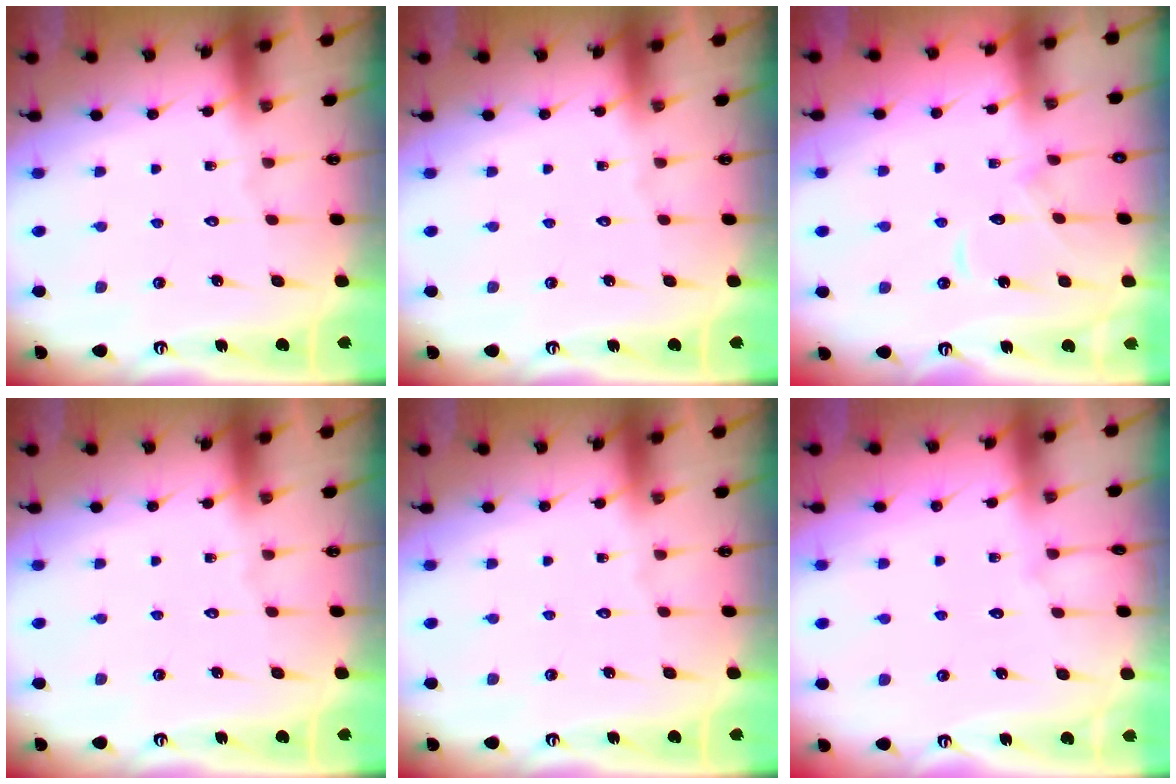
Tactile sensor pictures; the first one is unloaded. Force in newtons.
{"total": 0.0}
{"total": 8.7, "press": 8.6, "slide": 0.2}
{"total": 0.0}
{"total": 0.0}
{"total": 2.6, "press": 2.6, "slide": 0.4}